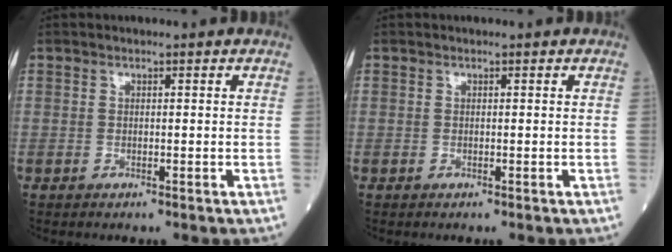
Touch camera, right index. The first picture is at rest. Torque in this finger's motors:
{"motor_torque": [0.00, 0.00, -0.01, 0.00]}